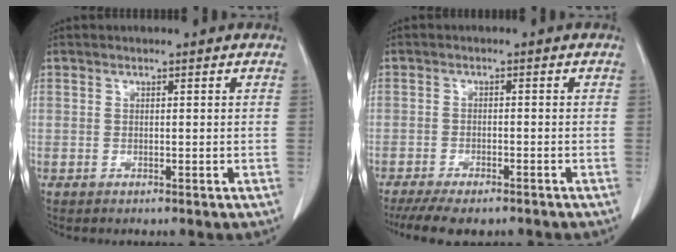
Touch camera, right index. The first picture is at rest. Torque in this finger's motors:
{"motor_torque": [1.05, -0.89, 0.18, 0.10]}